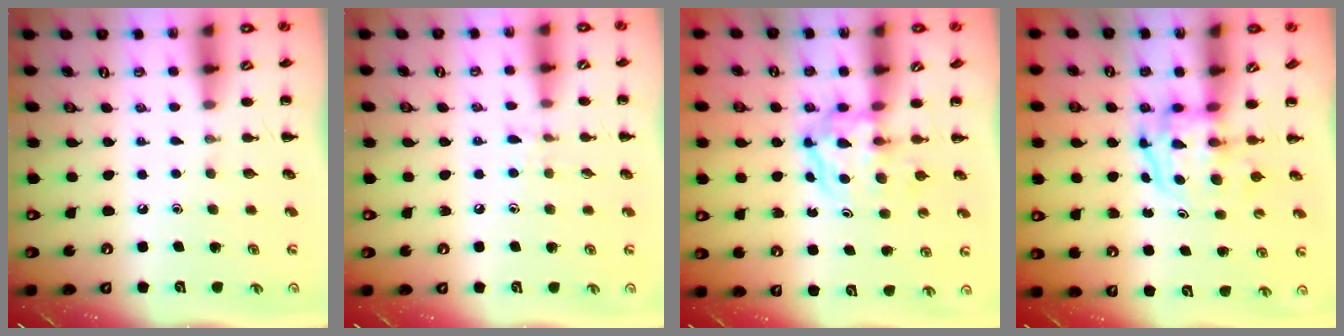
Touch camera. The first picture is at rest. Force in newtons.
{"total": 6.7, "press": 6.3, "slide": 2.3}
{"total": 3.9, "press": 3.9, "slide": 0.5}
{"total": 3.7, "press": 3.7, "slide": 0.6}